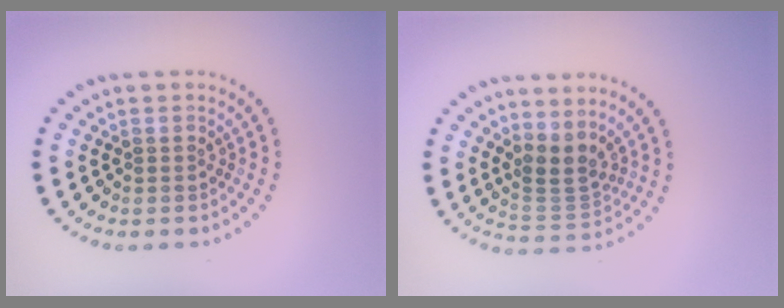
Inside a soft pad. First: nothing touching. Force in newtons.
{"total": 2.9, "press": 2.1, "slide": 2.0}